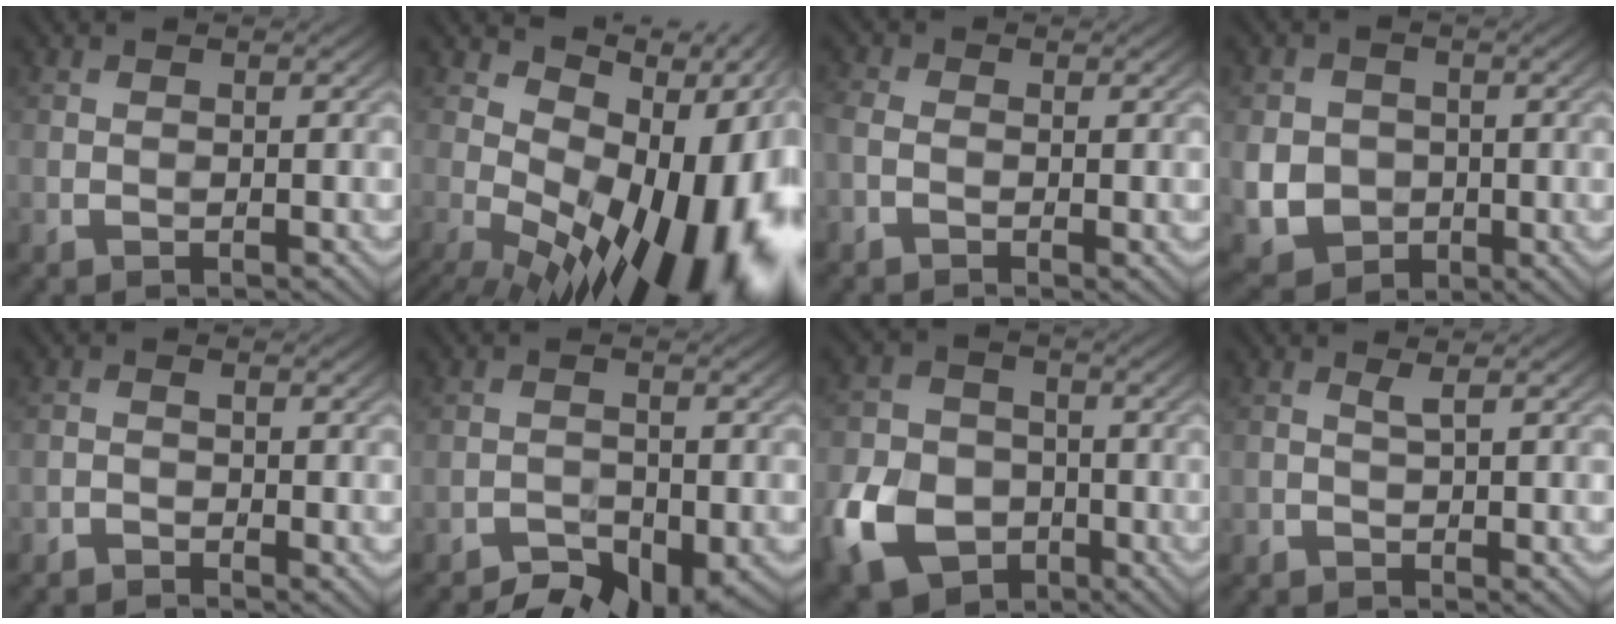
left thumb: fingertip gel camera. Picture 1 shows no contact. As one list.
[{"total": 19.6, "force": [-3.5, 10.5, 16.2], "torque": [-0.207, -0.035, -0.025]}, {"total": 2.7, "force": [-0.8, 1.5, 2.1], "torque": [-0.057, 0.000, -0.021]}, {"total": 5.5, "force": [-0.4, 5.1, 2.0], "torque": [-0.062, -0.019, -0.008]}, {"total": 1.3, "force": [-1.1, 0.4, 0.5], "torque": [-0.009, 0.000, -0.023]}, {"total": 7.4, "force": [-6.1, 2.3, 3.5], "torque": [-0.044, -0.006, -0.091]}, {"total": 10.1, "force": [-4.1, 7.8, 4.8], "torque": [-0.125, -0.022, -0.091]}, {"total": 1.0, "force": [0.3, 0.0, 1.0], "torque": [-0.020, 0.004, 0.004]}]